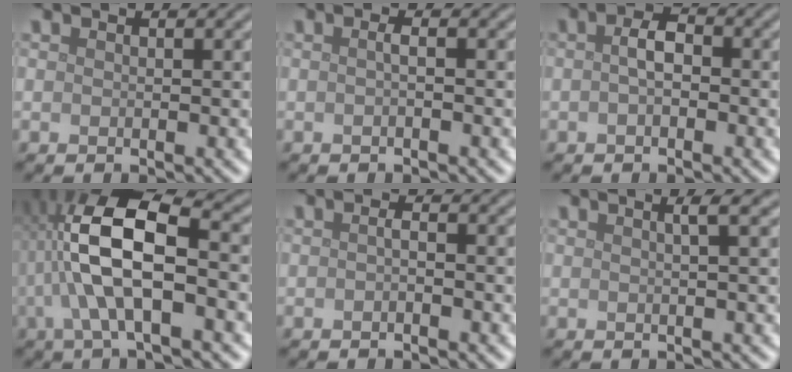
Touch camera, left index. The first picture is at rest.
{"total": 0.9, "force": [0.0, 0.2, 0.9], "torque": [-0.014, 0.000, -0.004]}
{"total": 2.1, "force": [-0.2, 1.0, 1.8], "torque": [-0.036, 0.007, -0.008]}
{"total": 9.5, "force": [-0.6, 3.3, 8.9], "torque": [-0.178, 0.018, -0.015]}
{"total": 0.8, "force": [-0.3, 0.1, 0.7], "torque": [-0.014, 0.001, -0.007]}
{"total": 2.1, "force": [0.8, 0.6, 1.8], "torque": [-0.025, 0.007, 0.000]}